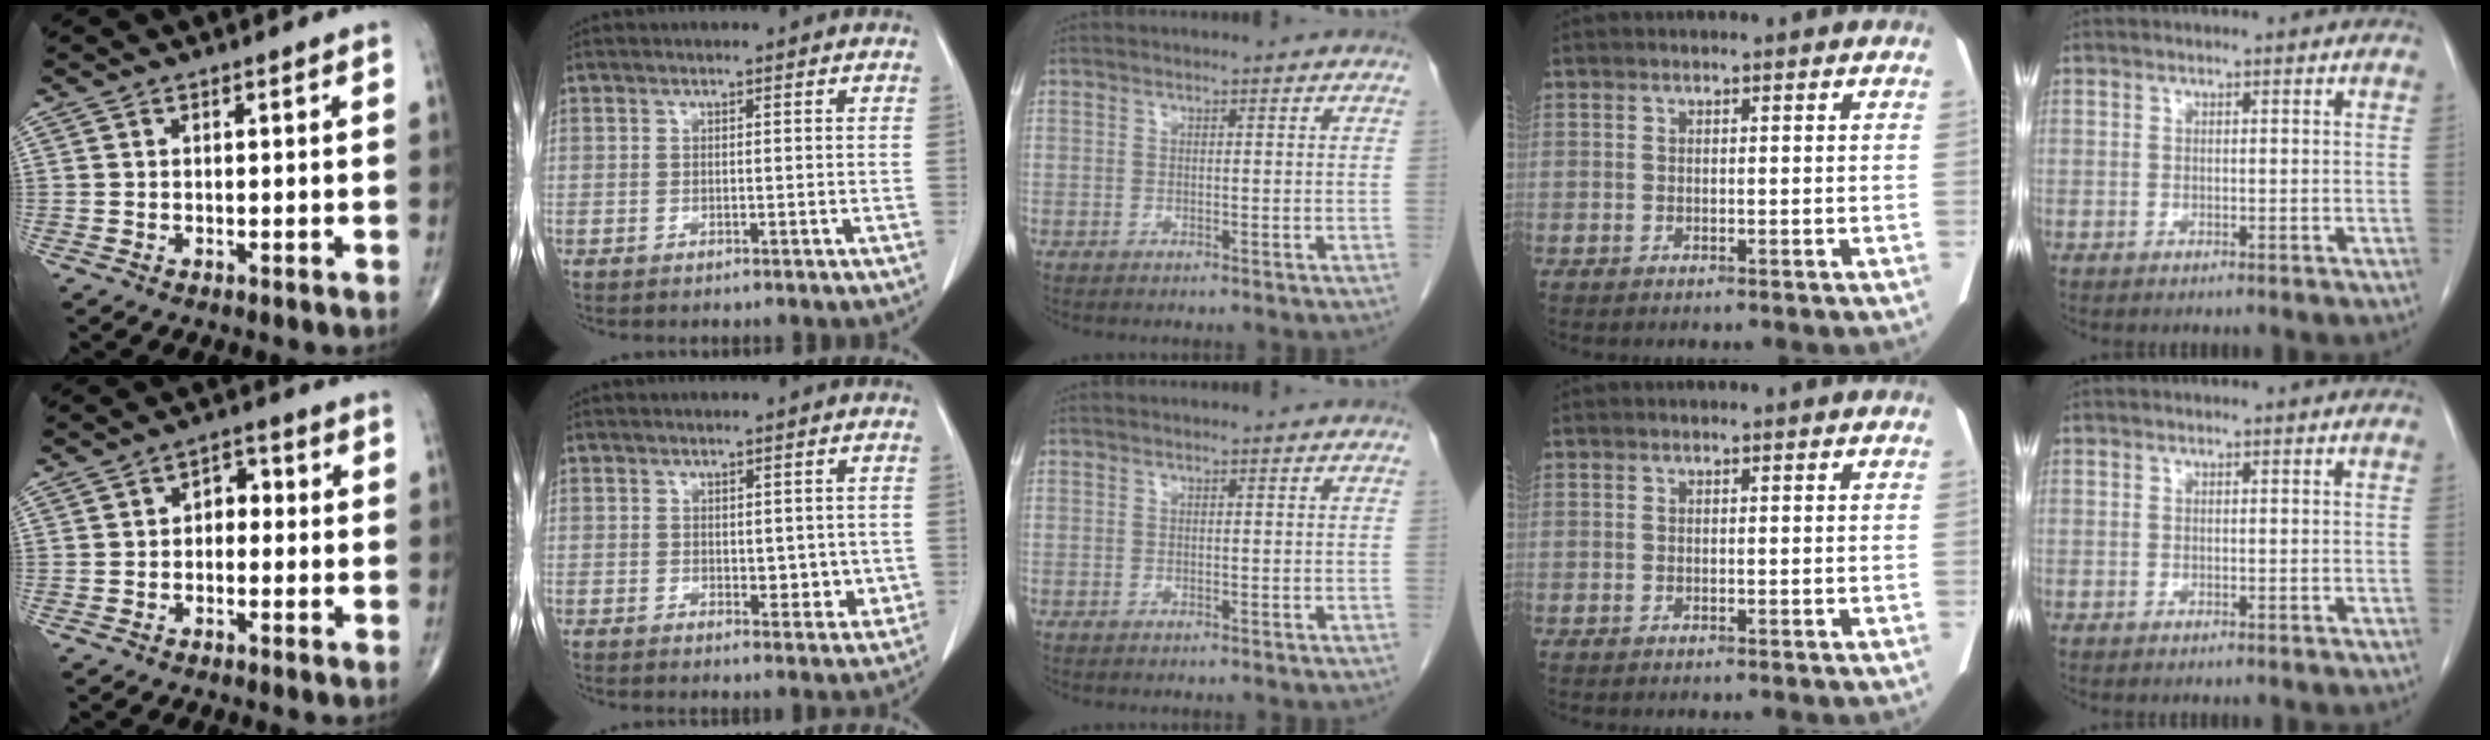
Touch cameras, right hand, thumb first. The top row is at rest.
{"thumb": {"total": 4.0, "force": [-0.3, 2.9, 2.8], "torque": [-0.020, 0.018, -0.018]}, "index": {"total": 4.2, "force": [0.1, 2.3, 3.5], "torque": [-0.035, -0.009, 0.007]}}